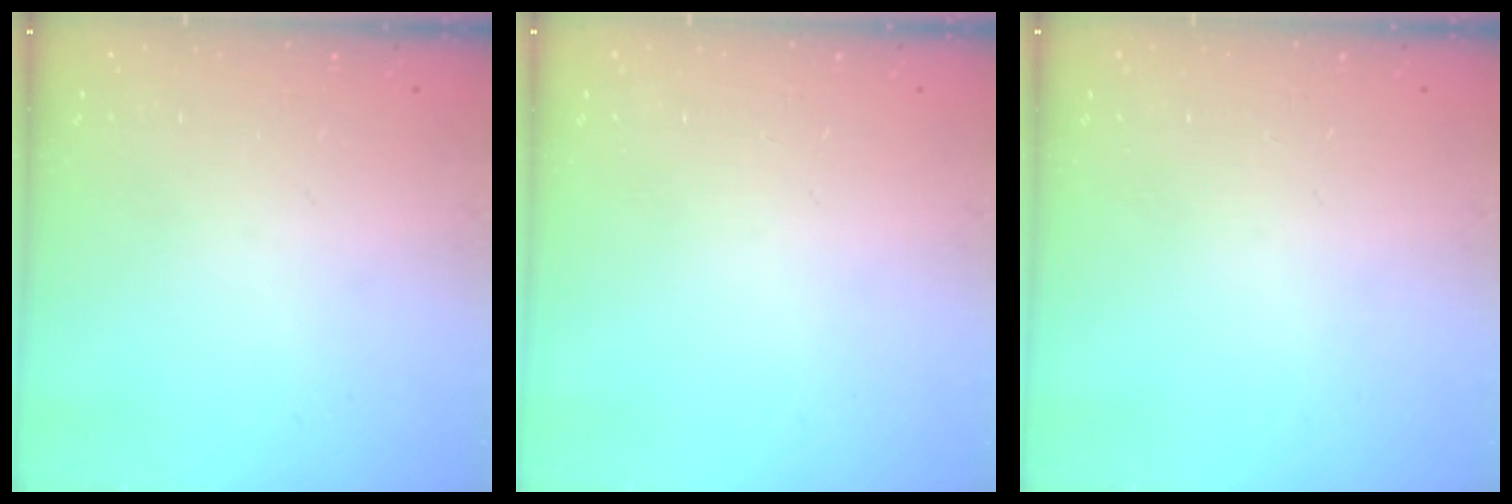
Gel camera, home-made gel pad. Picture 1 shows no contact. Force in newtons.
{"total": 0.0}
{"total": 0.0}